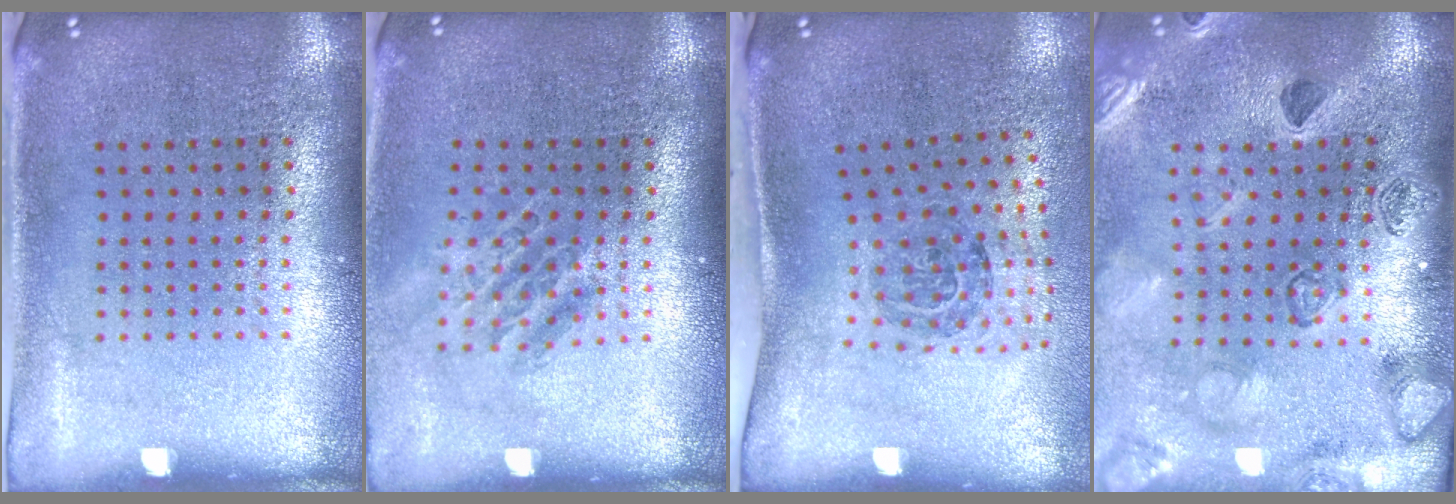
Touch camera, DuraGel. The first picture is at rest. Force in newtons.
{"total": 1.4, "press": 1.1, "slide": 0.9}
{"total": 1.7, "press": 1.2, "slide": 1.2}
{"total": 2.3, "press": 2.3, "slide": 0.3}